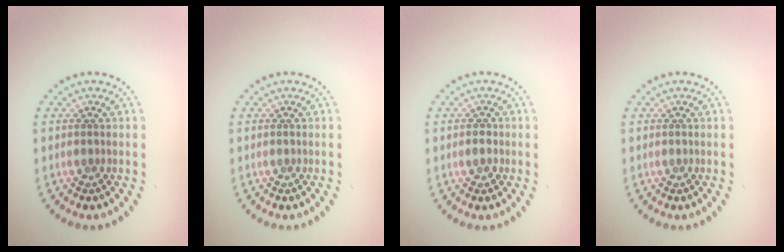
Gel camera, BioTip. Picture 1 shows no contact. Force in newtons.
{"total": 0.0}
{"total": 1.2, "press": 1.1, "slide": 0.5}
{"total": 0.0}